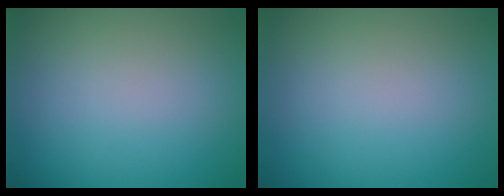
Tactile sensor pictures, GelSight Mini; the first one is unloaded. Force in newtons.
{"total": 0.0}